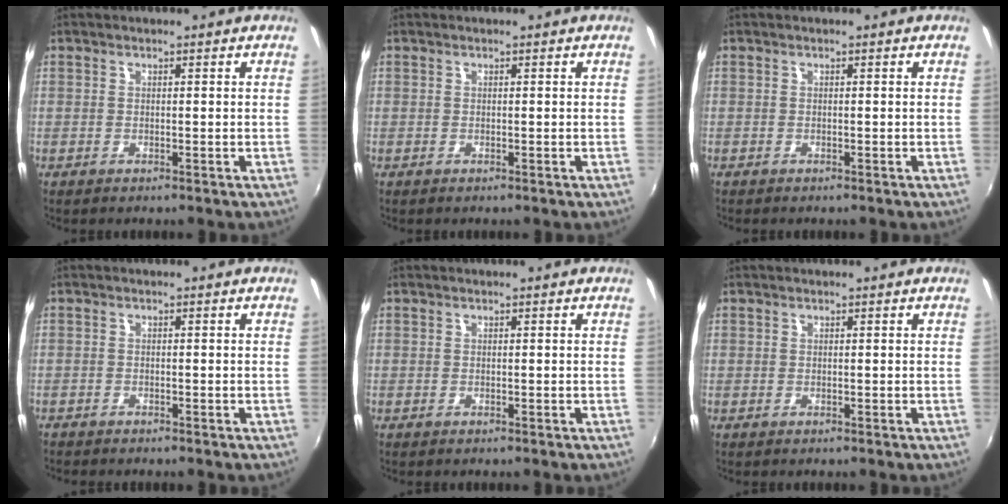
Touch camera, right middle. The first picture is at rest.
{"total": 0.0}
{"total": 0.0}
{"total": 1.1, "force": [-1.1, 0.4, 0.0], "torque": [-0.009, -0.001, -0.023]}
{"total": 0.0}
{"total": 0.0}